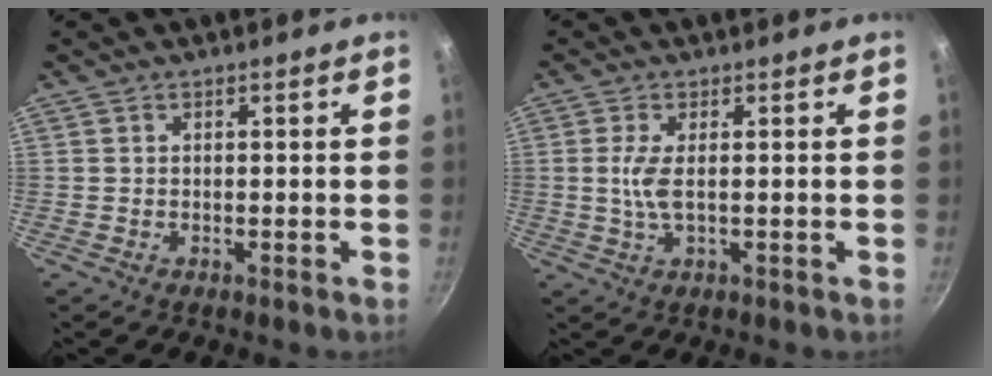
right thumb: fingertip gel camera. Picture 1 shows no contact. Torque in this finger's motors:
{"motor_torque": [0.05, 0.03, 0.52, 0.07, 0.06]}